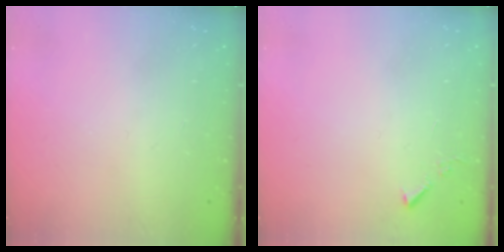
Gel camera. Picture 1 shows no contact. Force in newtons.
{"total": 4.0, "press": 3.9, "slide": 0.5}